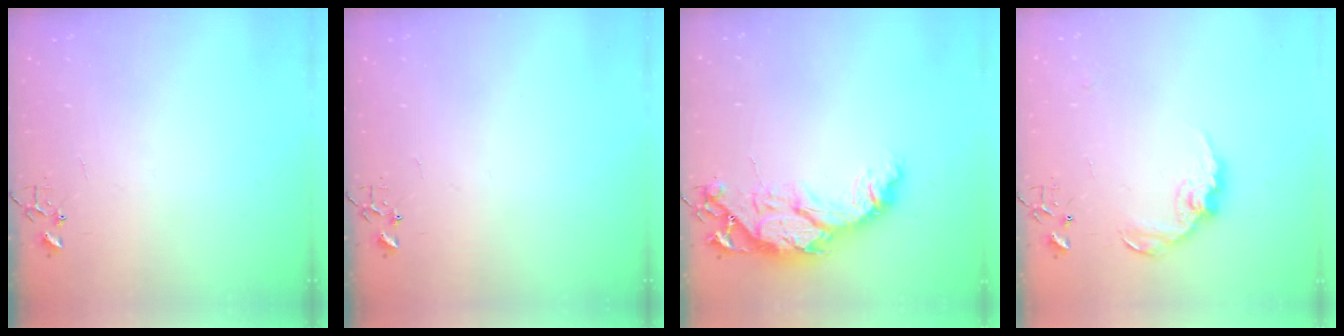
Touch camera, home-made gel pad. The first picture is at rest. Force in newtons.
{"total": 0.0}
{"total": 17.1, "press": 17.1, "slide": 0.7}
{"total": 12.2, "press": 12.2, "slide": 0.5}